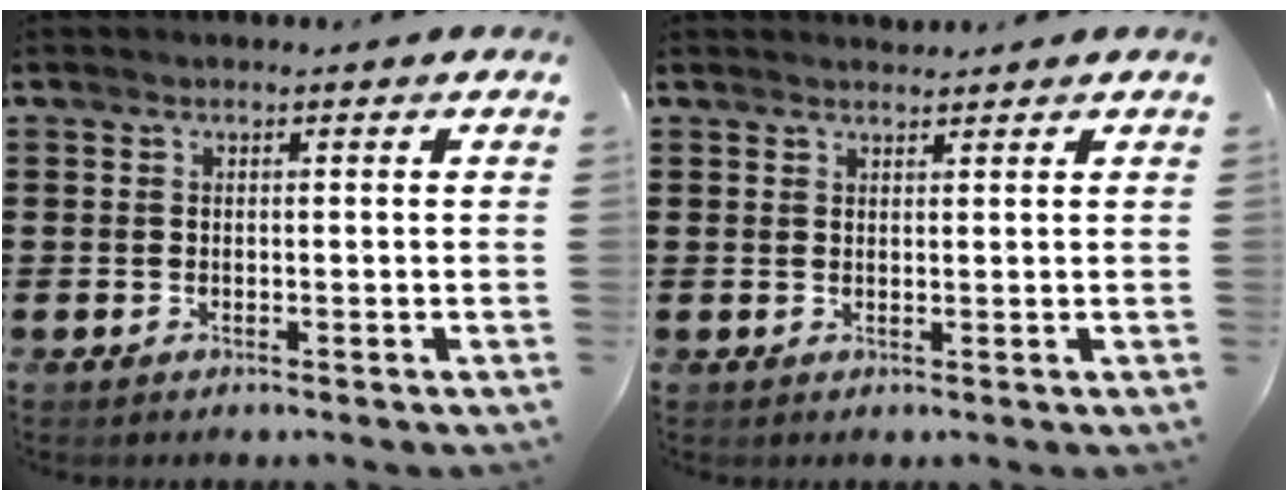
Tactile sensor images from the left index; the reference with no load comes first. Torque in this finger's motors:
{"motor_torque": [-0.81, 0.56, -0.48, -0.12]}